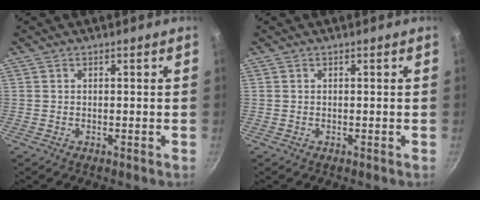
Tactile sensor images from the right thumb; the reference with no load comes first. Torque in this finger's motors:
{"motor_torque": [0.01, 0.02, 0.03, -0.08, 0.00]}